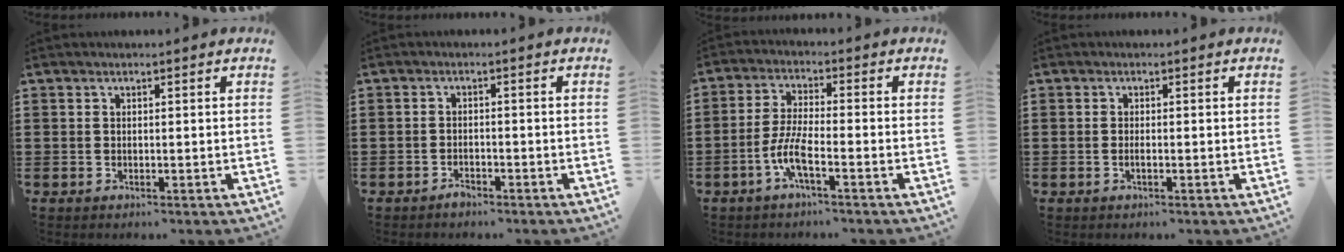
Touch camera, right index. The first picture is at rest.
{"total": 1.5, "force": [-1.4, 0.4, 0.4], "torque": [-0.013, -0.003, -0.026]}
{"total": 5.9, "force": [-2.9, 0.7, 5.1], "torque": [-0.128, -0.018, -0.061]}
{"total": 0.8, "force": [-0.3, 0.0, 0.7], "torque": [-0.015, -0.007, -0.003]}